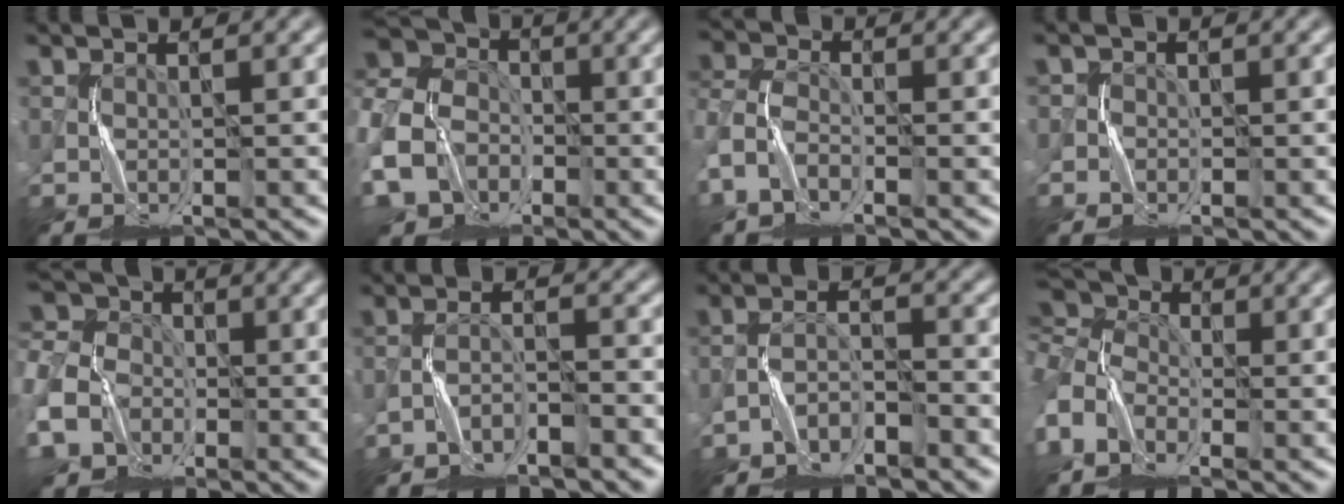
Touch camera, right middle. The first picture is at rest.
{"total": 11.2, "force": [-4.4, 8.8, 5.3], "torque": [-0.140, -0.025, -0.091]}
{"total": 4.3, "force": [-2.4, 2.7, 2.4], "torque": [-0.061, 0.003, -0.063]}
{"total": 1.7, "force": [-0.8, 1.4, -0.1], "torque": [0.009, 0.003, -0.017]}
{"total": 8.7, "force": [-3.7, 6.9, 3.7], "torque": [-0.097, -0.018, -0.077]}
{"total": 2.6, "force": [-2.4, 0.3, 1.0], "torque": [-0.018, 0.013, -0.048]}
{"total": 2.9, "force": [-2.6, 0.8, 1.0], "torque": [-0.018, 0.013, -0.053]}
{"total": 8.8, "force": [-1.3, 6.5, 5.8], "torque": [-0.141, 0.016, -0.029]}